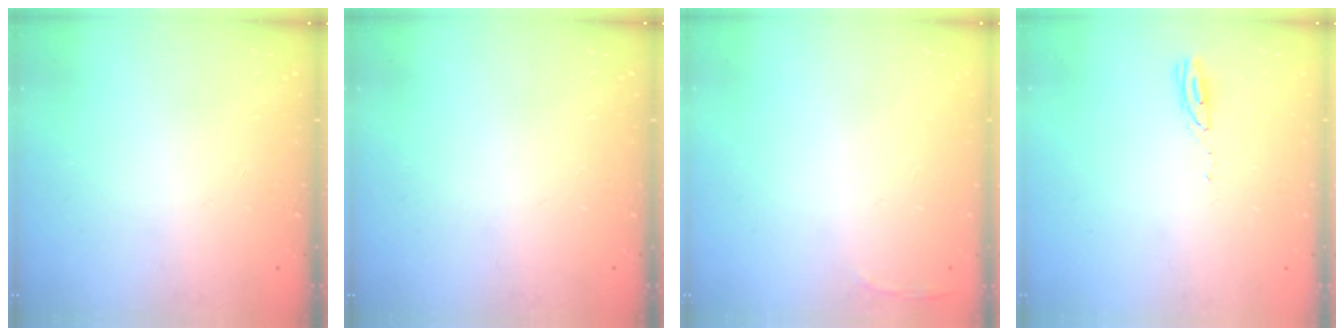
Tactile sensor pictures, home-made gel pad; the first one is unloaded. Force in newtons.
{"total": 0.0}
{"total": 2.8, "press": 2.6, "slide": 0.9}
{"total": 3.0, "press": 3.0, "slide": 0.1}